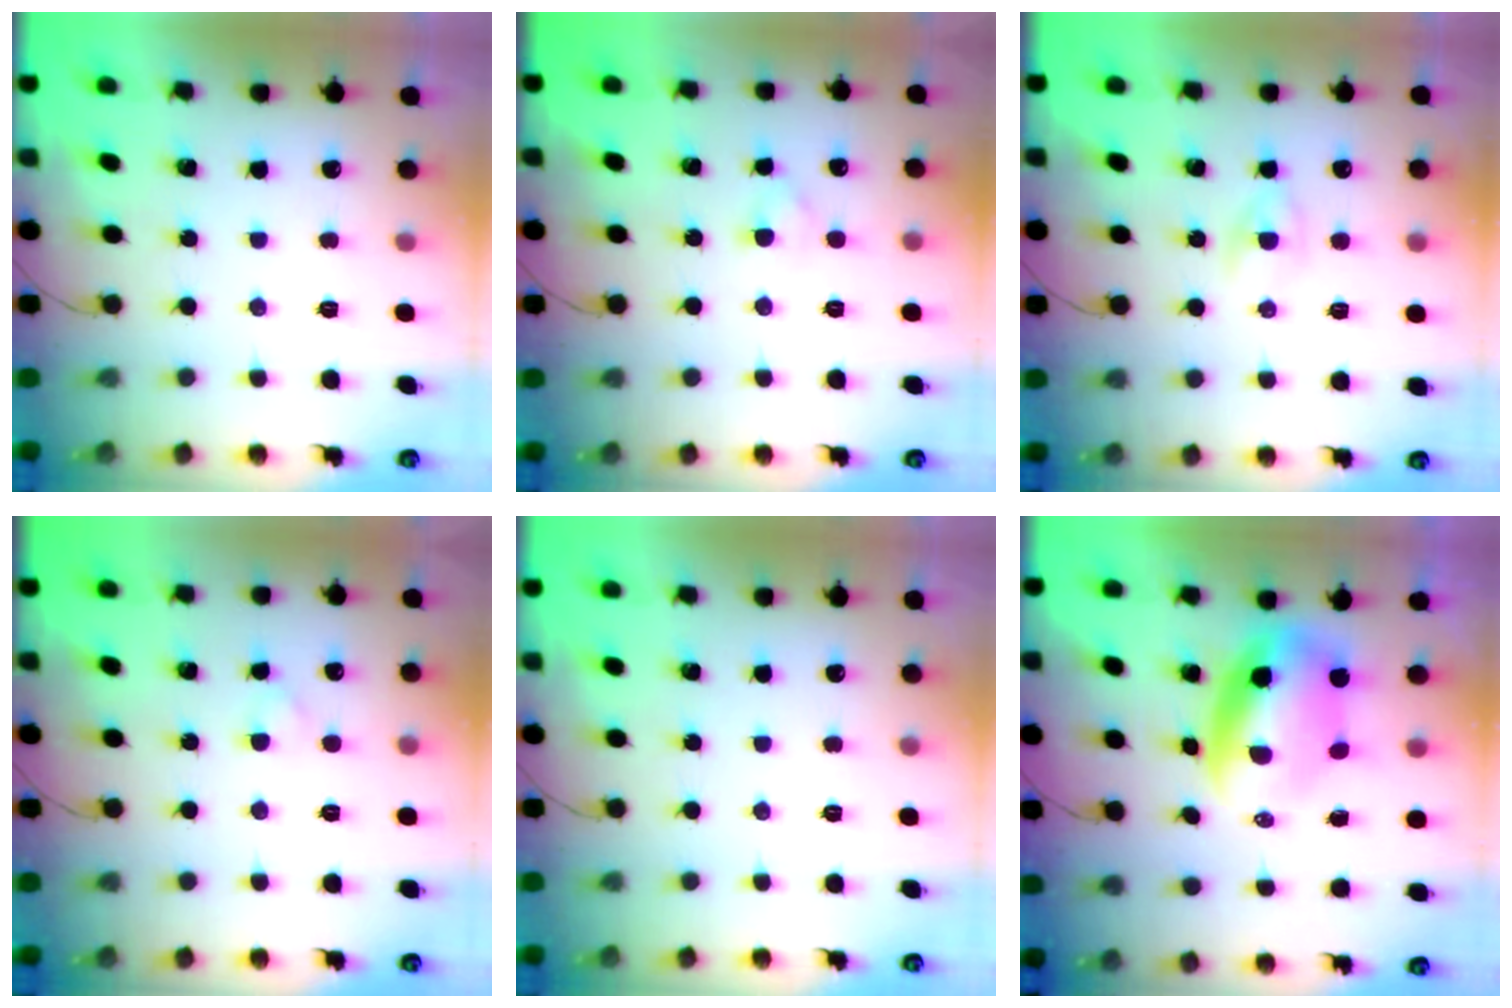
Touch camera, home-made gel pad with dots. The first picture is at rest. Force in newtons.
{"total": 2.2, "press": 2.1, "slide": 0.8}
{"total": 2.7, "press": 2.4, "slide": 1.1}
{"total": 1.9, "press": 1.6, "slide": 1.0}
{"total": 0.0}
{"total": 8.3, "press": 8.1, "slide": 2.2}